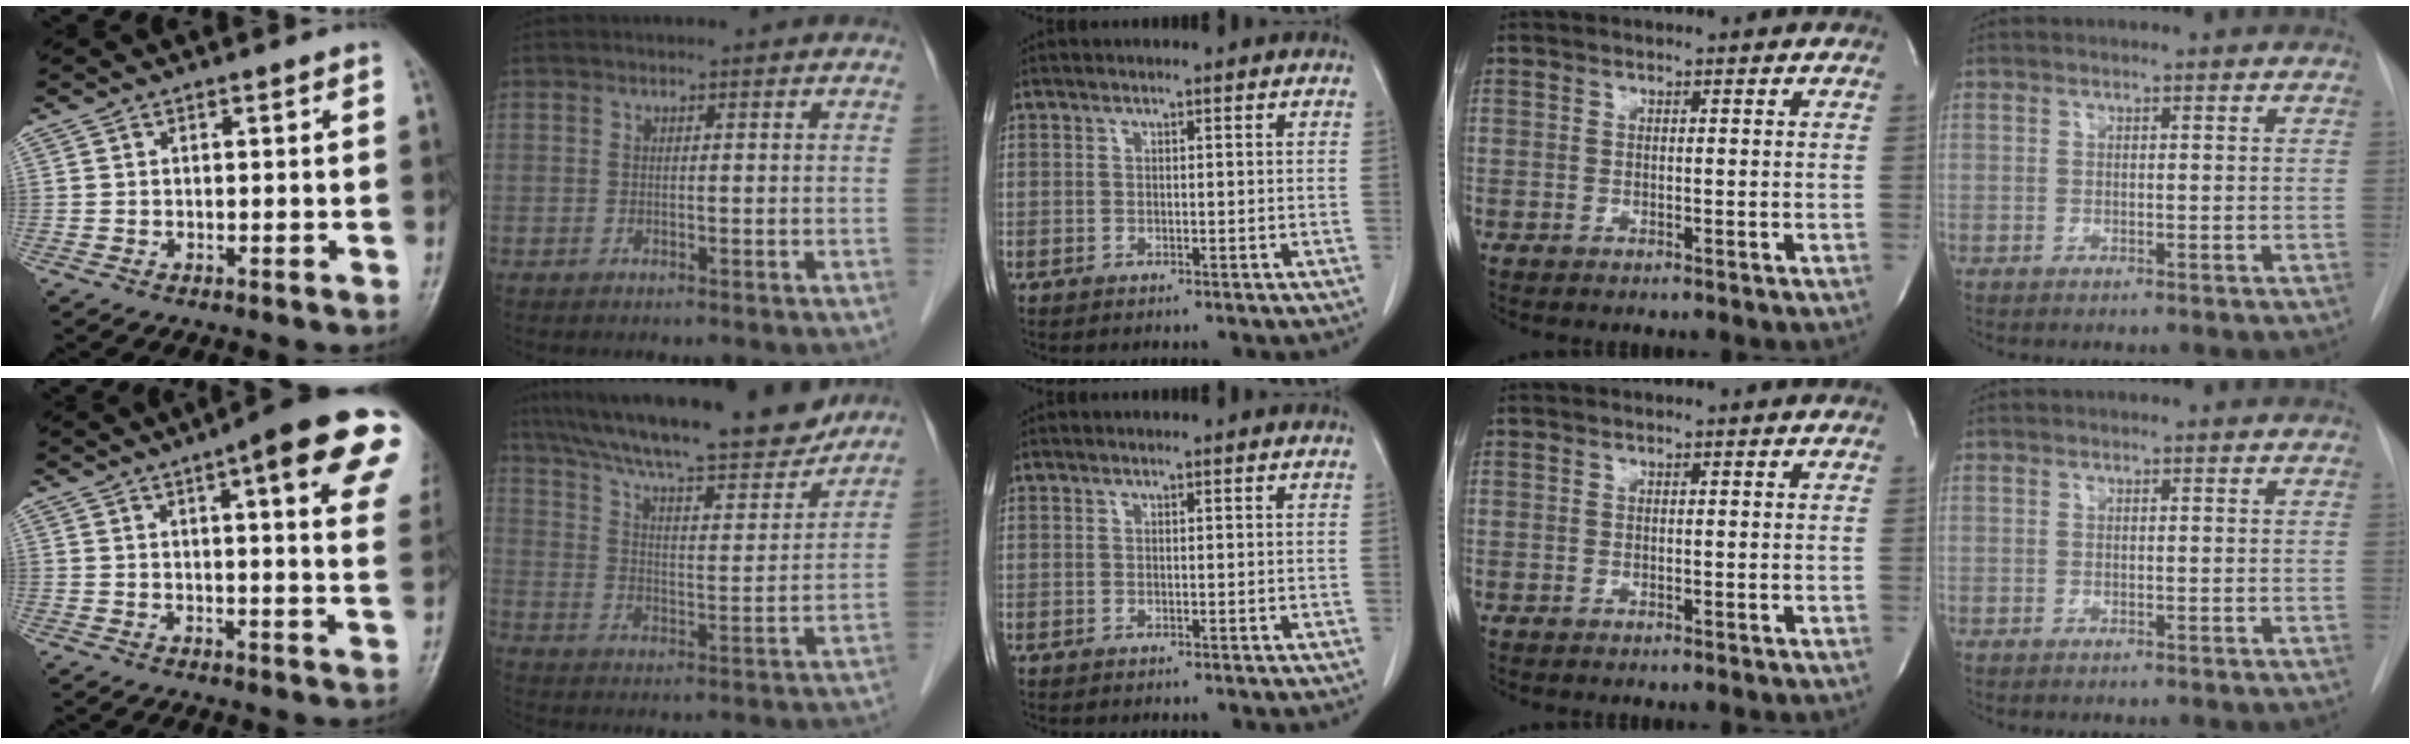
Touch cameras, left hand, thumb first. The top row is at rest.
{"thumb": {"total": 19.2, "force": [8.9, 3.9, 16.5], "torque": [-0.197, -0.016, 0.102]}, "index": {"total": 21.6, "force": [18.4, 3.6, 10.8], "torque": [-0.179, 0.002, 0.268]}}